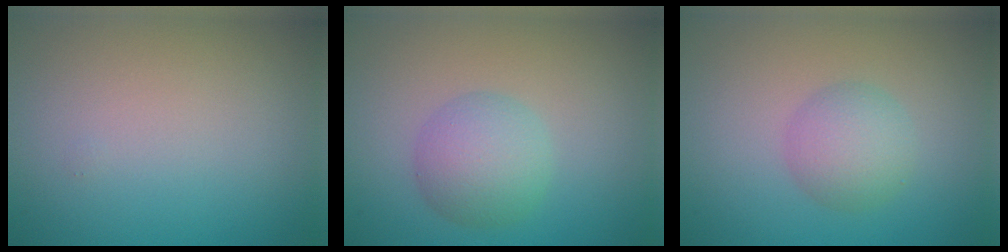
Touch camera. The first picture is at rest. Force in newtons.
{"total": 3.8, "press": 3.8, "slide": 0.2}
{"total": 3.2, "press": 3.2, "slide": 0.0}